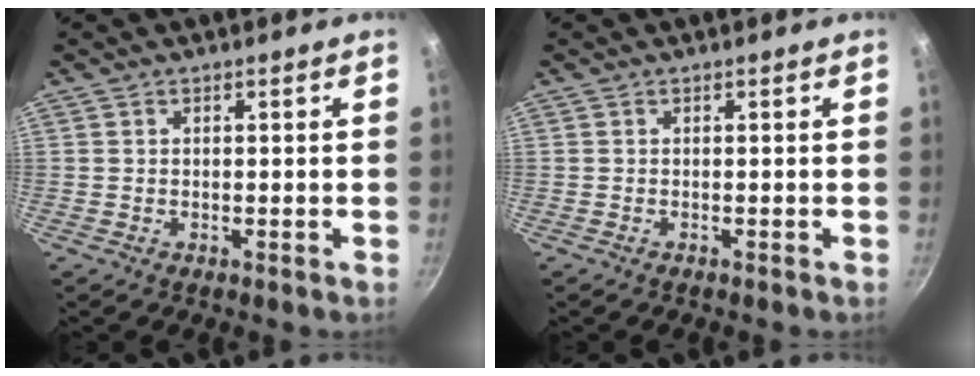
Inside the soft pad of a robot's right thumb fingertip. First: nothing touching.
{"total": 0.0}